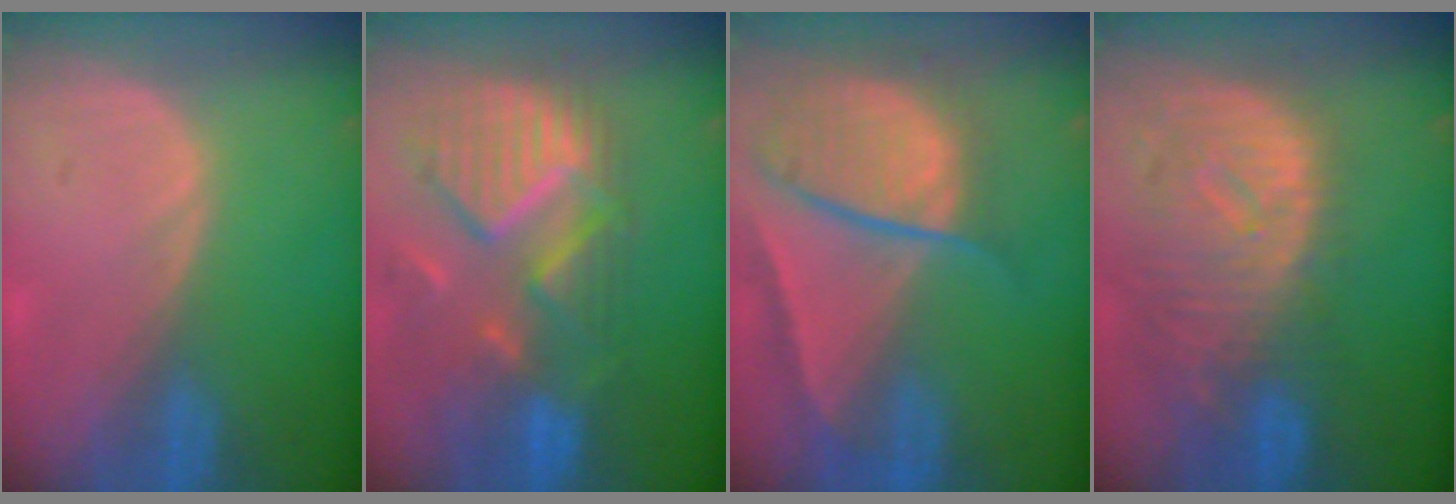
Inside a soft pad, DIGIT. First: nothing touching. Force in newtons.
{"total": 12.2, "press": 10.6, "slide": 6.0}
{"total": 10.3, "press": 8.7, "slide": 5.5}
{"total": 11.9, "press": 10.2, "slide": 6.2}